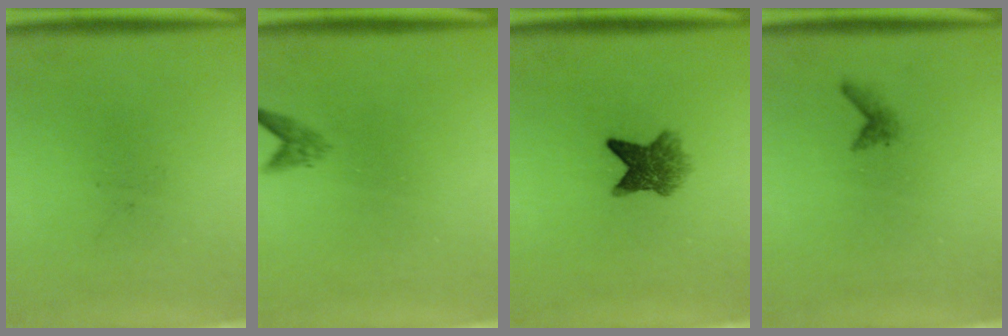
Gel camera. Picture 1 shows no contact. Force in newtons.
{"total": 1.3}
{"total": 5.0}
{"total": 0.9}